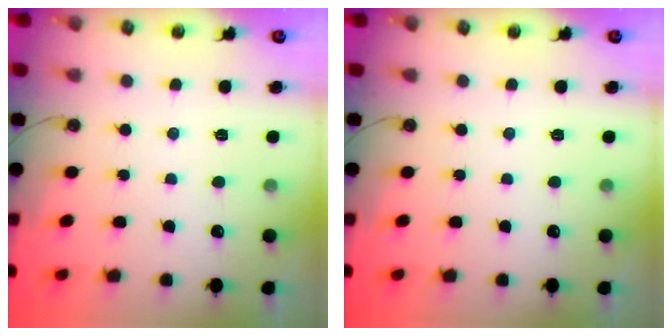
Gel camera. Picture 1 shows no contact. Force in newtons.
{"total": 0.0}